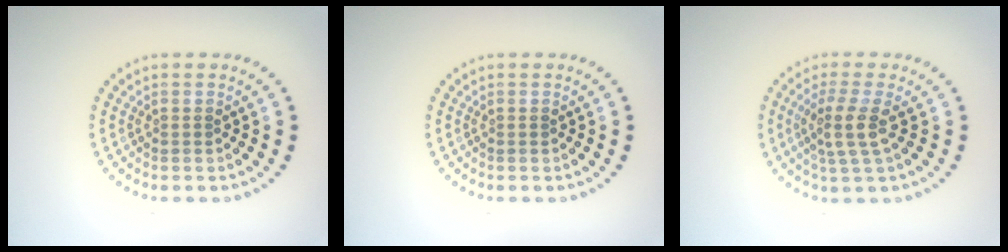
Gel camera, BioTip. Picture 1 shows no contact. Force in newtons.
{"total": 0.0}
{"total": 2.9, "press": 2.3, "slide": 1.7}